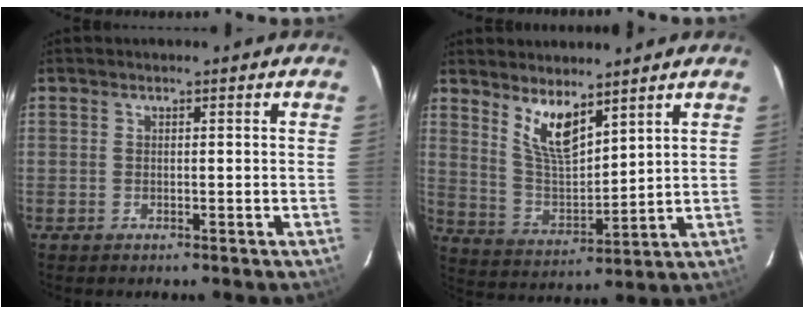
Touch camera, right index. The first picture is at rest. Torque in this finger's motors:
{"motor_torque": [0.34, 0.34, 0.20, 0.10]}